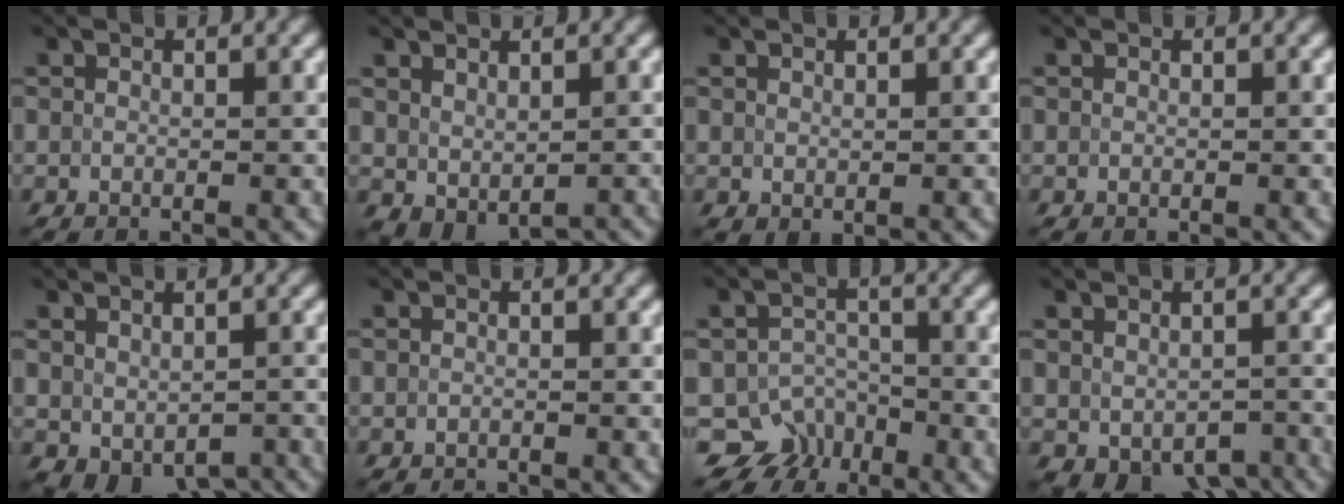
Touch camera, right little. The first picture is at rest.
{"total": 1.8, "force": [-0.3, 1.0, 1.4], "torque": [-0.015, -0.022, 0.003]}
{"total": 0.8, "force": [0.5, 0.4, 0.4], "torque": [-0.026, -0.009, 0.020]}
{"total": 0.0}
{"total": 3.7, "force": [-2.0, 2.3, 2.1], "torque": [-0.013, -0.018, -0.023]}
{"total": 1.0, "force": [-0.9, 0.0, -0.4], "torque": [0.017, 0.007, -0.023]}
{"total": 6.7, "force": [-6.3, 2.4, 0.3], "torque": [0.000, -0.006, -0.106]}
{"total": 5.2, "force": [-3.4, 3.1, 2.4], "torque": [-0.019, -0.013, -0.047]}